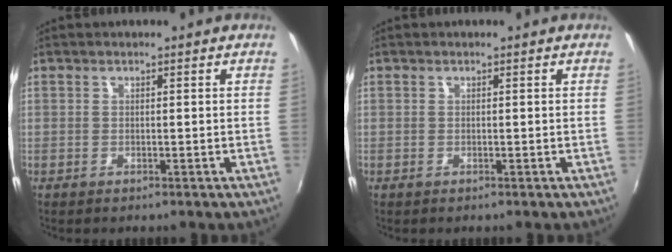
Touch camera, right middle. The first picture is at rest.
{"total": 0.0}